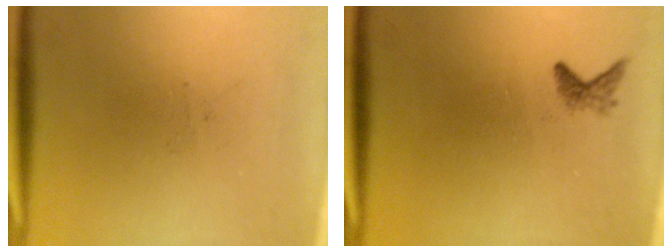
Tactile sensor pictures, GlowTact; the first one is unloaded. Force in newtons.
{"total": 1.1}